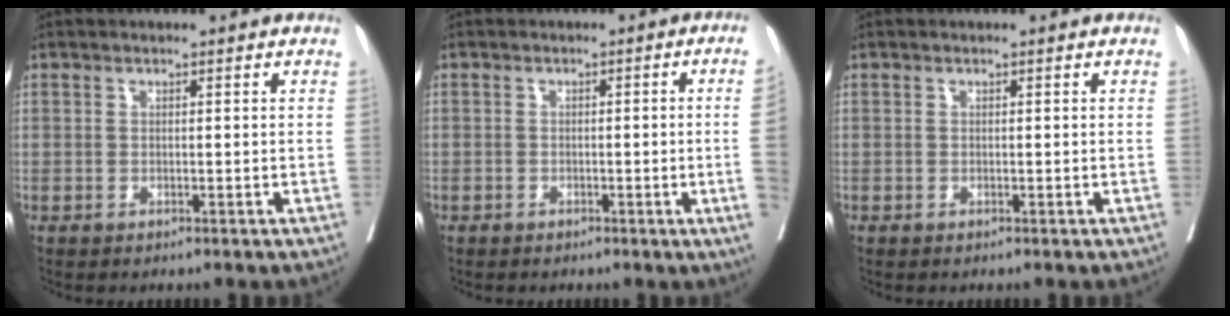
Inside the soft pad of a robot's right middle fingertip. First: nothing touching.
{"total": 4.6, "force": [-1.0, -1.2, 4.3], "torque": [-0.053, -0.004, -0.015]}
{"total": 0.0}